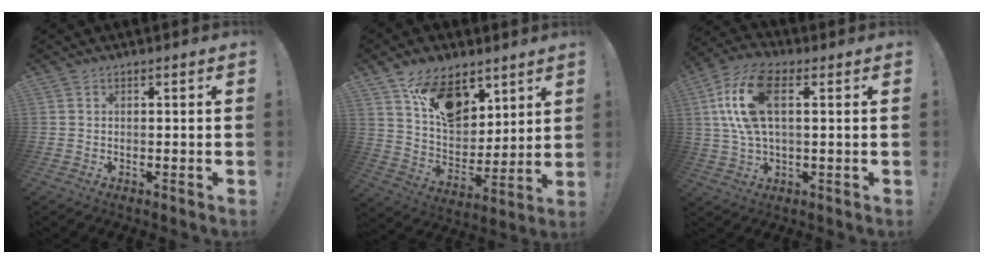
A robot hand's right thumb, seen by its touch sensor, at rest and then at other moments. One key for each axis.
{"total": 16.4, "fx": 9.7, "fy": 10.2, "fz": 8.4, "tx": -0.128, "ty": -0.054, "tz": 0.181}
{"total": 14.6, "fx": 3.5, "fy": 7.2, "fz": 12.2, "tx": -0.239, "ty": 0.002, "tz": 0.062}